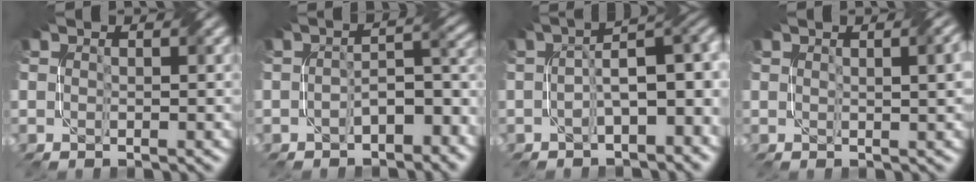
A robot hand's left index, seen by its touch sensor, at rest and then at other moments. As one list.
[{"total": 5.0, "force": [-2.4, 2.6, 3.5], "torque": [-0.037, 0.011, -0.037]}, {"total": 7.0, "force": [-0.5, 3.1, 6.3], "torque": [-0.085, 0.021, -0.005]}, {"total": 3.7, "force": [1.0, 1.6, 3.2], "torque": [-0.015, 0.020, 0.016]}]